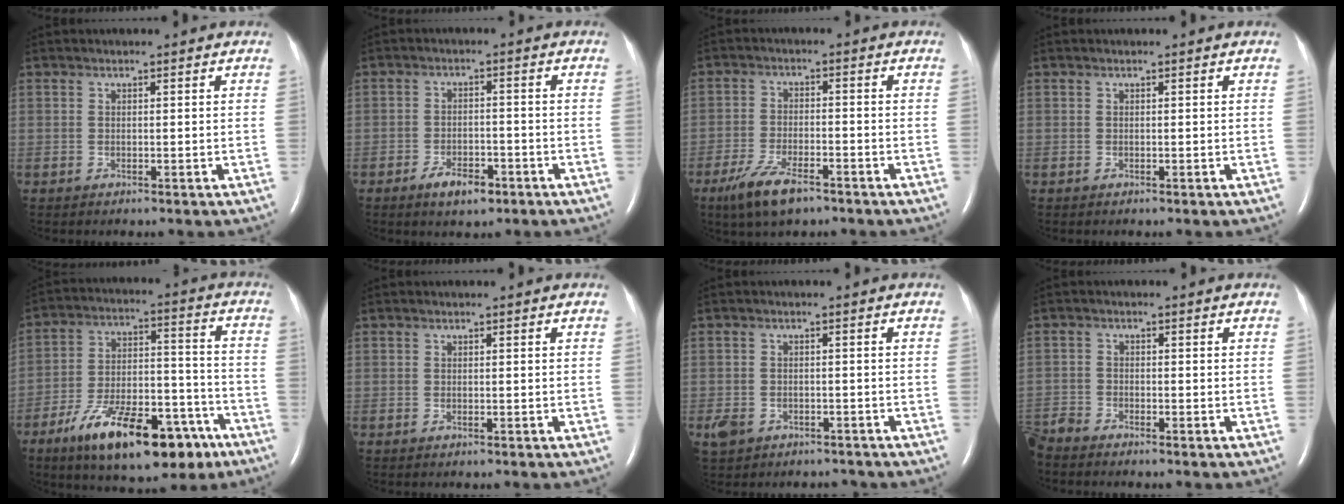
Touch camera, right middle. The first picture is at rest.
{"total": 4.7, "force": [-3.0, 2.1, 3.0], "torque": [-0.056, 0.001, -0.047]}
{"total": 7.3, "force": [-5.0, 2.1, 4.9], "torque": [-0.108, -0.011, -0.087]}
{"total": 0.0}
{"total": 20.0, "force": [-12.4, 7.5, 13.9], "torque": [-0.203, 0.019, -0.195]}
{"total": 0.0}
{"total": 5.7, "force": [-4.0, 3.6, 1.8], "torque": [-0.043, 0.005, -0.058]}
{"total": 3.5, "force": [-3.4, 0.3, 0.5], "torque": [-0.011, -0.014, -0.070]}